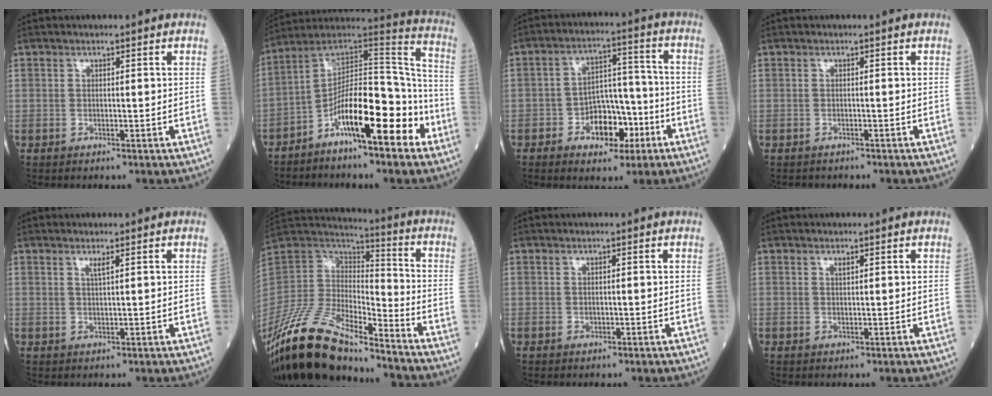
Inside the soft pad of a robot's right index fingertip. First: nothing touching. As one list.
[{"total": 16.8, "force": [-7.5, 4.5, 14.3], "torque": [-0.225, 0.038, -0.121]}, {"total": 8.7, "force": [-3.8, 4.9, 6.1], "torque": [-0.096, 0.024, -0.058]}, {"total": 1.6, "force": [-1.4, 0.6, 0.2], "torque": [-0.009, -0.001, -0.019]}, {"total": 1.3, "force": [0.8, -0.2, 1.0], "torque": [-0.022, -0.004, 0.015]}, {"total": 20.4, "force": [-16.8, 4.8, 10.5], "torque": [-0.231, 0.001, -0.320]}, {"total": 0.0}, {"total": 0.7, "force": [0.5, 0.1, 0.5], "torque": [-0.012, -0.002, 0.009]}]